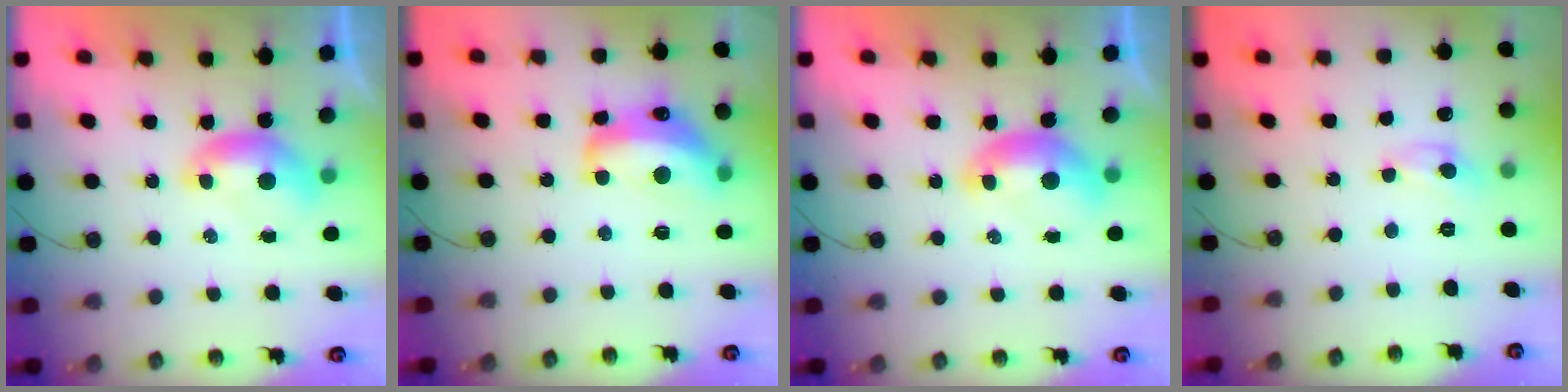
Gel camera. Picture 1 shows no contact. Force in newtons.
{"total": 10.2, "press": 10.2, "slide": 0.9}
{"total": 1.3, "press": 1.1, "slide": 0.6}
{"total": 1.5, "press": 1.5, "slide": 0.2}